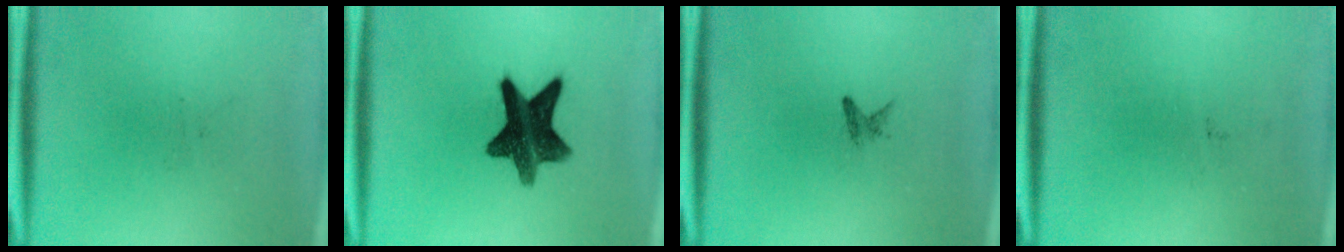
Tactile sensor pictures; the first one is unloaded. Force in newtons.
{"total": 12.1}
{"total": 0.9}
{"total": 0.0}